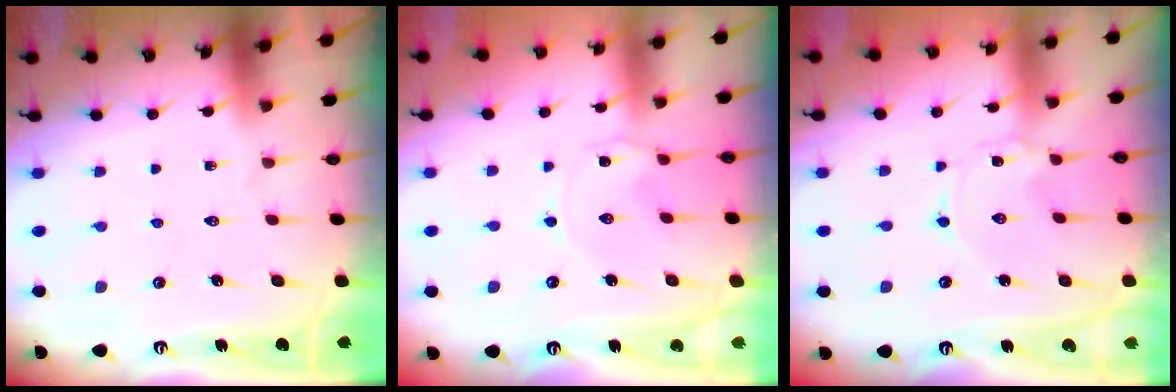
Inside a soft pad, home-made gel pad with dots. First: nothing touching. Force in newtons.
{"total": 2.5, "press": 2.5, "slide": 0.4}
{"total": 0.0}